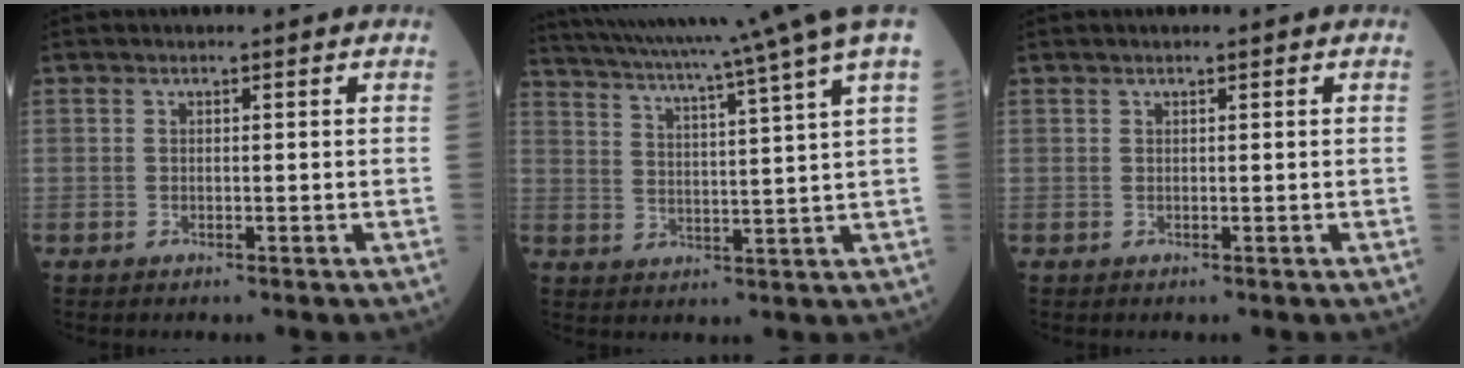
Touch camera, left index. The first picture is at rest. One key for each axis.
{"total": 18.0, "fx": 15.3, "fy": -3.0, "fz": 9.0, "tx": -0.158, "ty": -0.033, "tz": 0.213}
{"total": 0.9, "fx": 0.7, "fy": 0.2, "fz": 0.4, "tx": -0.010, "ty": 0.015, "tz": 0.015}